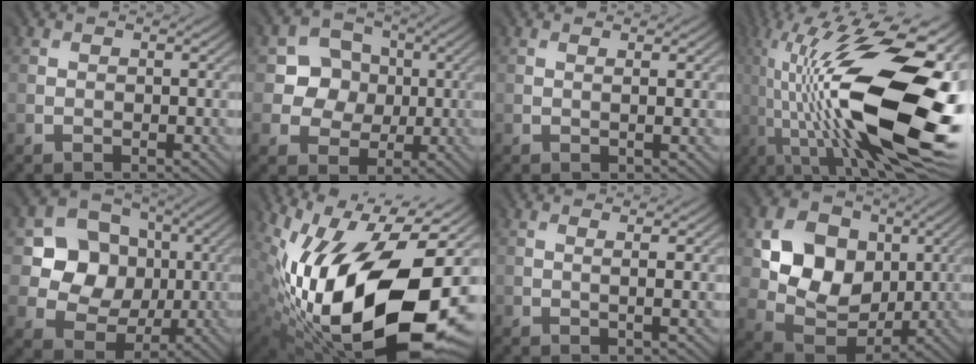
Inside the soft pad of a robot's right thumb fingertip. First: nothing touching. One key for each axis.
{"total": 5.5, "fx": 0.7, "fy": 5.2, "fz": 1.6, "tx": -0.028, "ty": 0.005, "tz": -0.002}
{"total": 0.9, "fx": 0.4, "fy": 0.1, "fz": 0.7, "tx": -0.016, "ty": 0.002, "tz": 0.005}
{"total": 21.1, "fx": -0.7, "fy": 8.5, "fz": 19.3, "tx": -0.366, "ty": 0.006, "tz": -0.015}
{"total": 9.2, "fx": 1.6, "fy": 8.2, "fz": 3.7, "tx": -0.071, "ty": 0.000, "tz": 0.020}
{"total": 21.5, "fx": -2.7, "fy": 10.2, "fz": 18.7, "tx": -0.350, "ty": -0.023, "tz": -0.041}
{"total": 1.5, "fx": 0.5, "fy": 0.2, "fz": 1.3, "tx": -0.024, "ty": 0.005, "tz": 0.007}
{"total": 10.6, "fx": 3.0, "fy": 8.5, "fz": 5.6, "tx": -0.125, "ty": -0.002, "tz": 0.045}